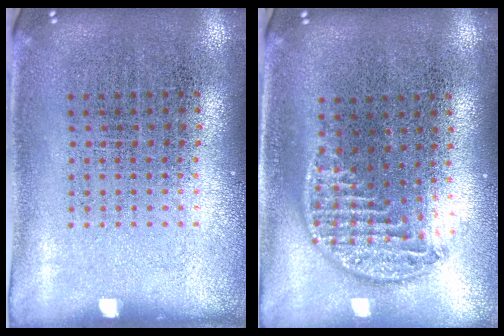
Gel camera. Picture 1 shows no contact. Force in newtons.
{"total": 1.2, "press": 1.1, "slide": 0.5}